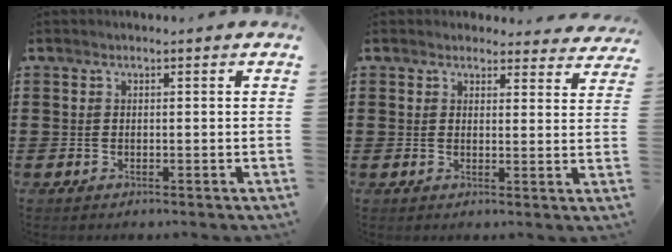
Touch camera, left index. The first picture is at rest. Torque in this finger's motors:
{"motor_torque": [1.05, -1.09, 0.57, 0.00]}